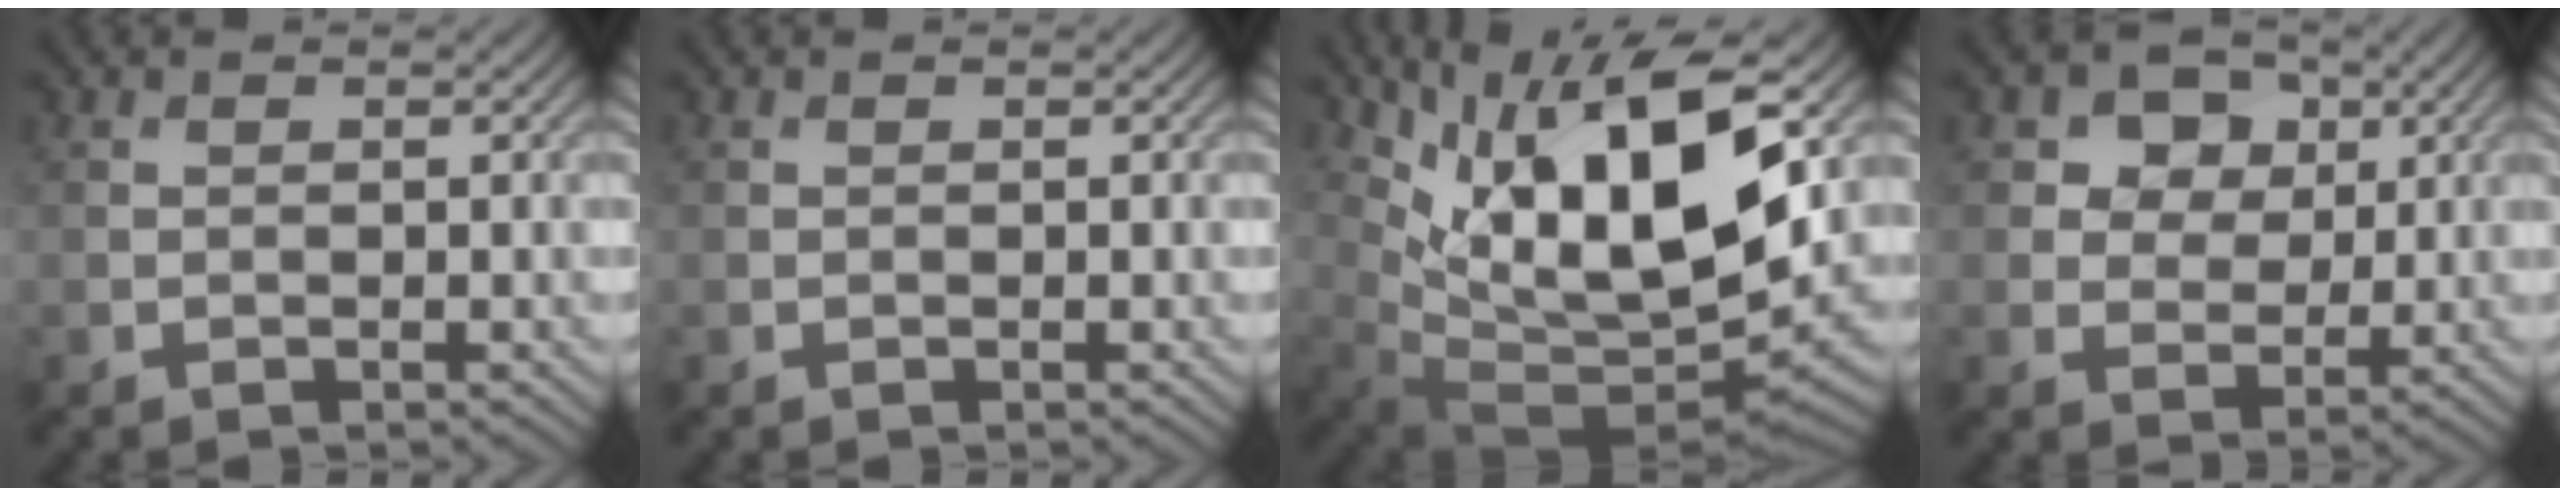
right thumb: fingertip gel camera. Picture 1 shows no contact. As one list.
[{"total": 0.0}, {"total": 15.7, "force": [6.3, 6.6, 12.8], "torque": [-0.242, -0.005, 0.121]}, {"total": 6.2, "force": [2.8, 4.9, 2.7], "torque": [-0.071, -0.009, 0.052]}]